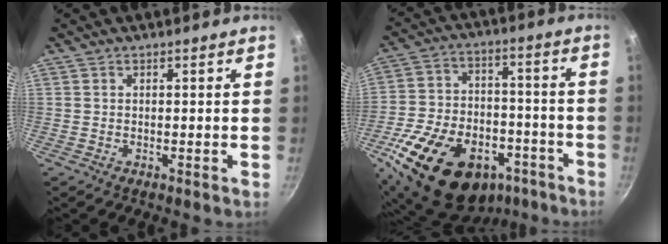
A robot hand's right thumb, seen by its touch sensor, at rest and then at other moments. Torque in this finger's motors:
{"motor_torque": [0.26, 1.03, 1.18, -1.63, 0.24]}